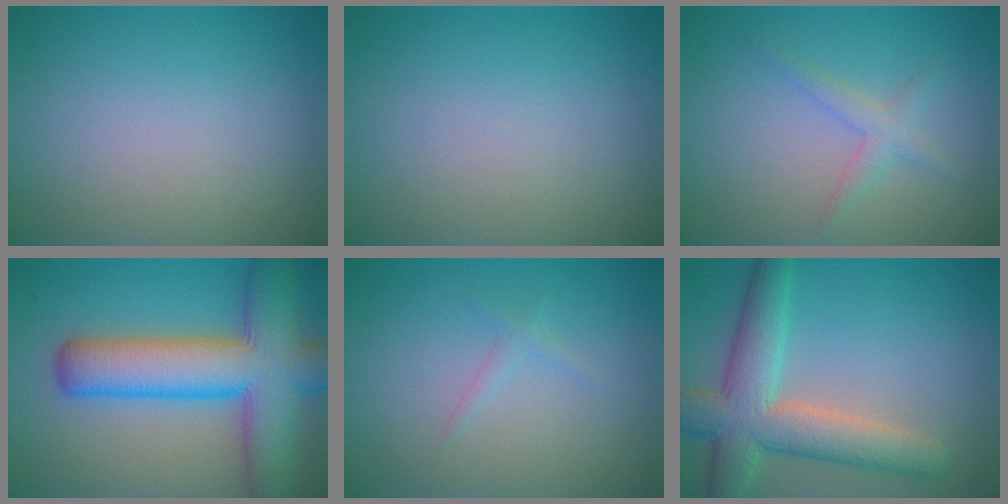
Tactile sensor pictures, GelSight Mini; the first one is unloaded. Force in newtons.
{"total": 0.0}
{"total": 1.8, "press": 1.8, "slide": 0.0}
{"total": 11.3, "press": 11.3, "slide": 0.5}
{"total": 0.7, "press": 0.7, "slide": 0.1}
{"total": 7.3, "press": 7.3, "slide": 0.4}